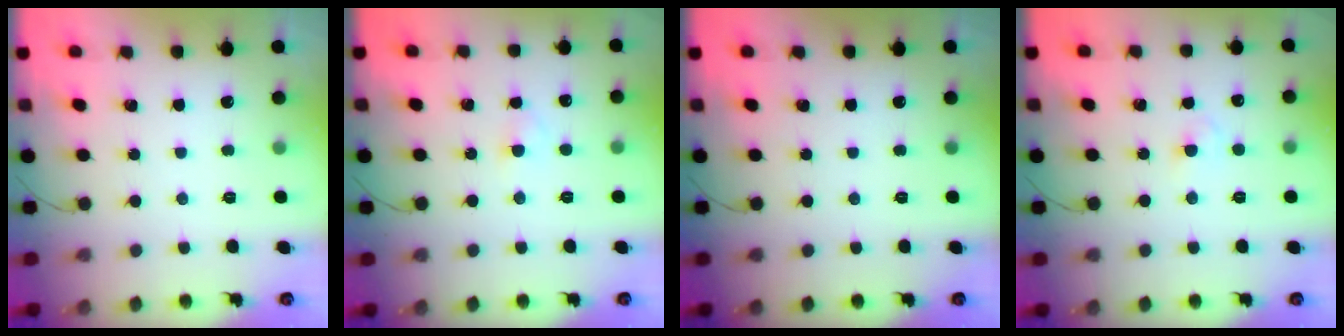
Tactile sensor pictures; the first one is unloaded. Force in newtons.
{"total": 2.1, "press": 1.9, "slide": 0.9}
{"total": 0.0}
{"total": 2.5, "press": 2.3, "slide": 1.0}